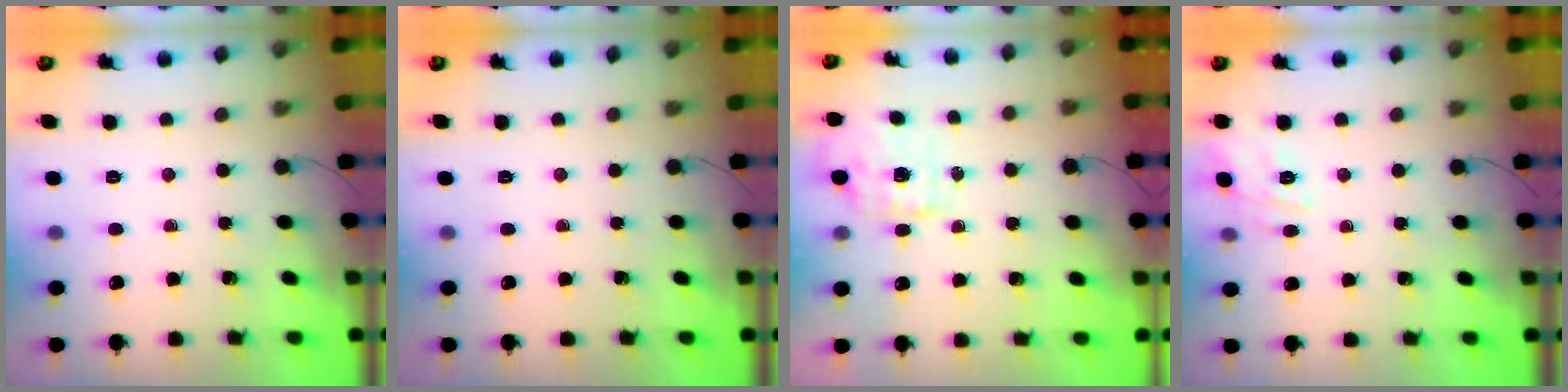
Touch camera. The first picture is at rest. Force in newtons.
{"total": 0.0}
{"total": 1.9, "press": 1.8, "slide": 0.5}
{"total": 5.7, "press": 5.7, "slide": 0.9}